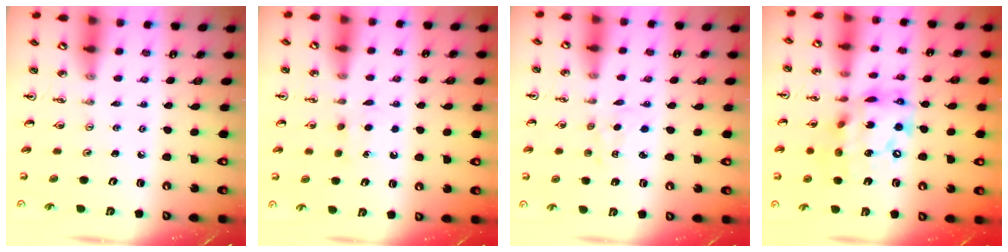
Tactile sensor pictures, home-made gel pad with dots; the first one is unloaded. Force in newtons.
{"total": 6.1, "press": 6.1, "slide": 0.8}
{"total": 3.6, "press": 3.6, "slide": 0.5}
{"total": 18.9, "press": 18.9, "slide": 1.3}